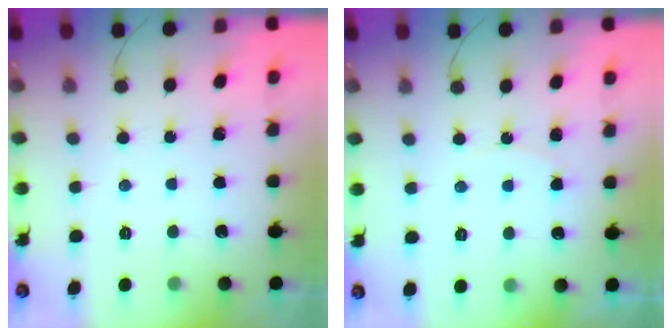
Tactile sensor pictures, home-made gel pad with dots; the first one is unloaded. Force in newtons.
{"total": 3.5, "press": 3.4, "slide": 0.5}